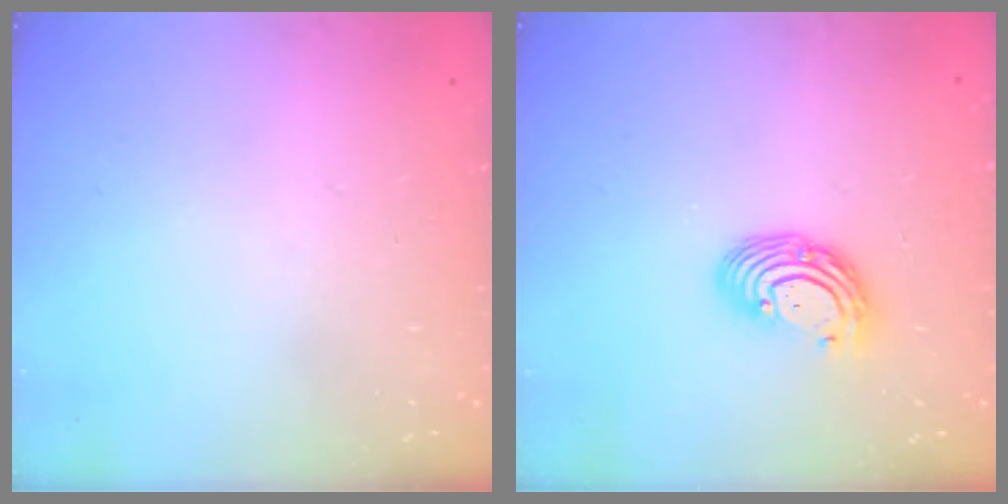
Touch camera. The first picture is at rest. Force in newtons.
{"total": 8.1, "press": 8.0, "slide": 1.5}